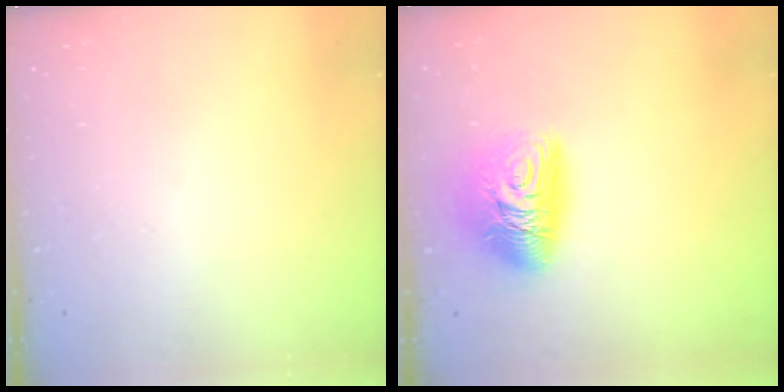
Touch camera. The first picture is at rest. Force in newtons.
{"total": 9.9, "press": 9.9, "slide": 0.9}